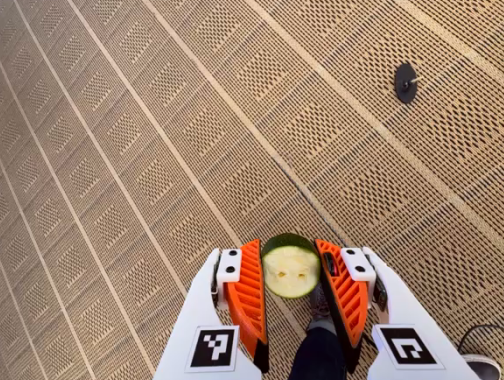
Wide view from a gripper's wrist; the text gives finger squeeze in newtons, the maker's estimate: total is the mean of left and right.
{"total": 9.0, "left": 8.6, "right": 9.3}